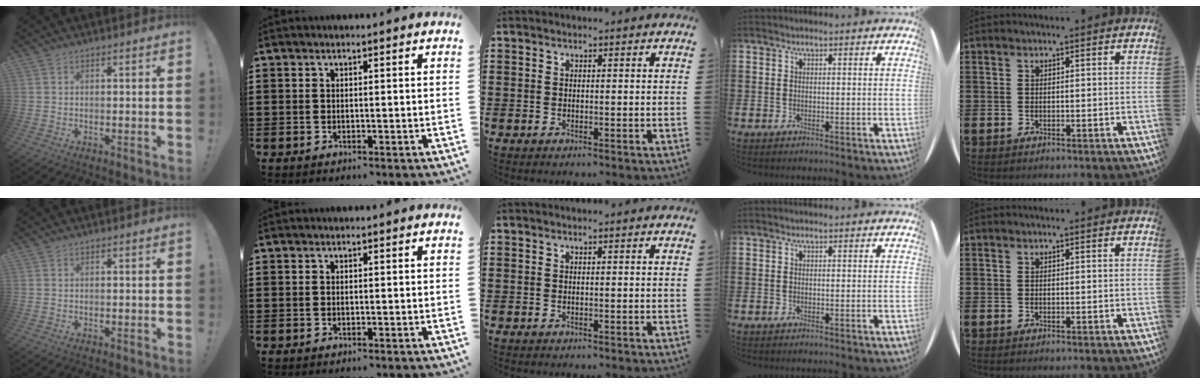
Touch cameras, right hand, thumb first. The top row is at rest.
{}